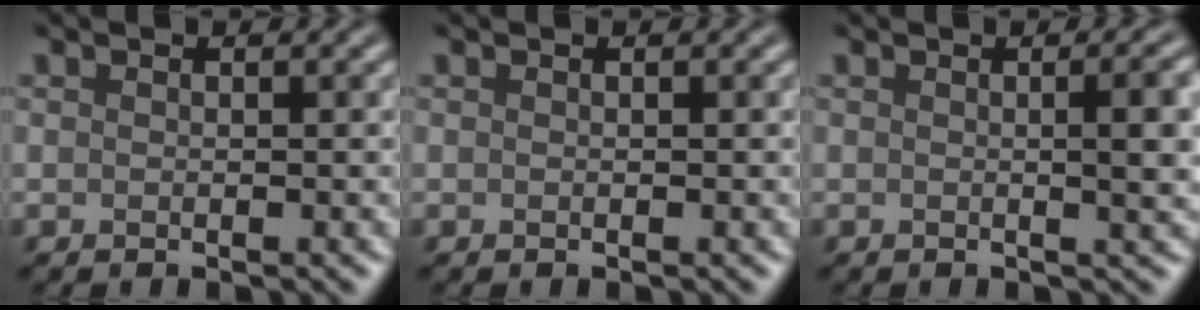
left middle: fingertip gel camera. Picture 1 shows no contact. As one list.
[{"total": 0.0}, {"total": 4.3, "force": [0.3, 1.3, 4.1], "torque": [-0.042, 0.010, 0.002]}]